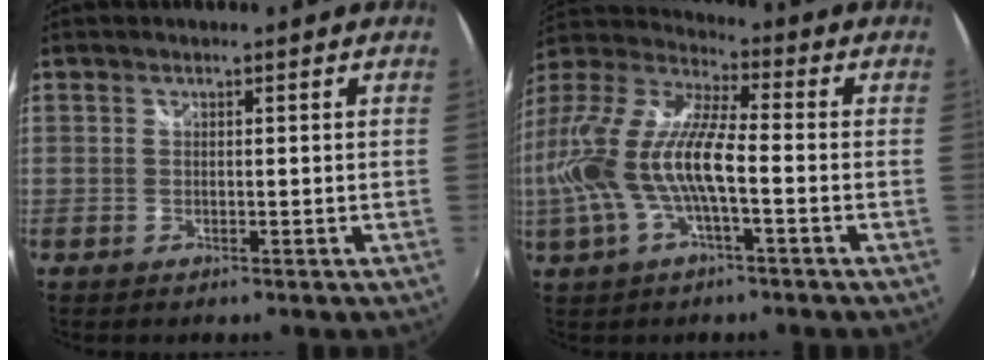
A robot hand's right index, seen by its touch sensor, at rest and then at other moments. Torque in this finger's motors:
{"motor_torque": [1.36, -0.78, 1.05, 0.21]}